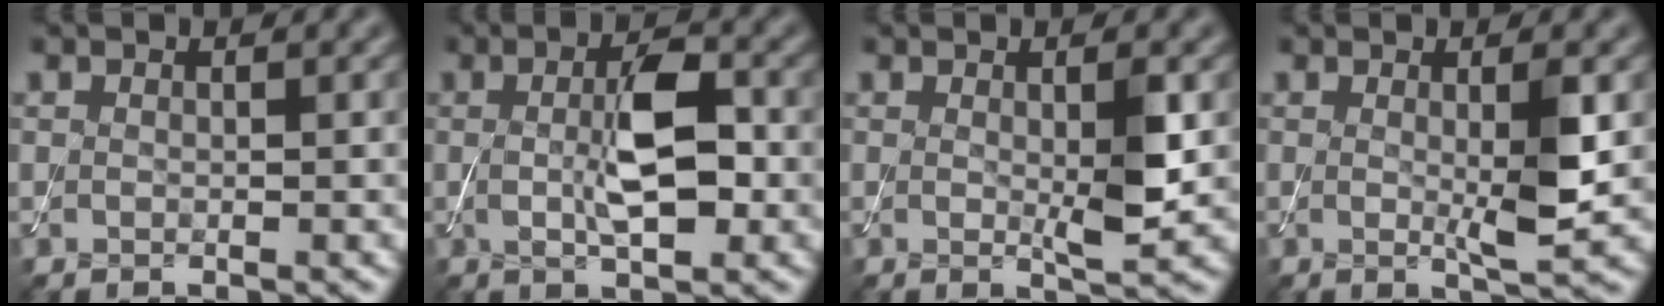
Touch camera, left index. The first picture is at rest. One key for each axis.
{"total": 5.2, "fx": 0.1, "fy": 1.8, "fz": 4.9, "tx": -0.093, "ty": 0.001, "tz": 0.001}
{"total": 3.0, "fx": 0.1, "fy": 0.4, "fz": 3.0, "tx": -0.048, "ty": -0.010, "tz": 0.004}
{"total": 3.5, "fx": 0.1, "fy": 0.4, "fz": 3.5, "tx": -0.057, "ty": -0.011, "tz": 0.004}